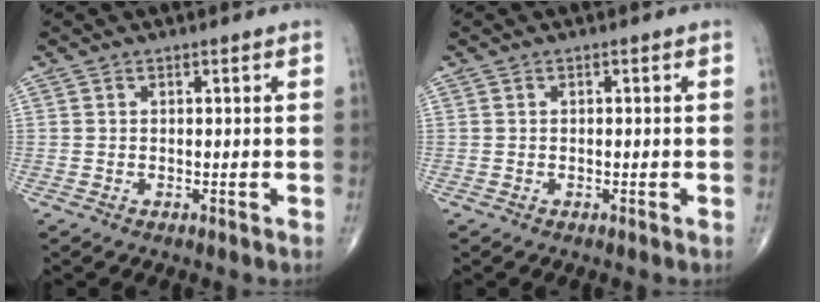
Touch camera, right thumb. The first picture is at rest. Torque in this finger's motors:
{"motor_torque": [-0.14, -0.18, -0.07, -0.14, 0.00]}